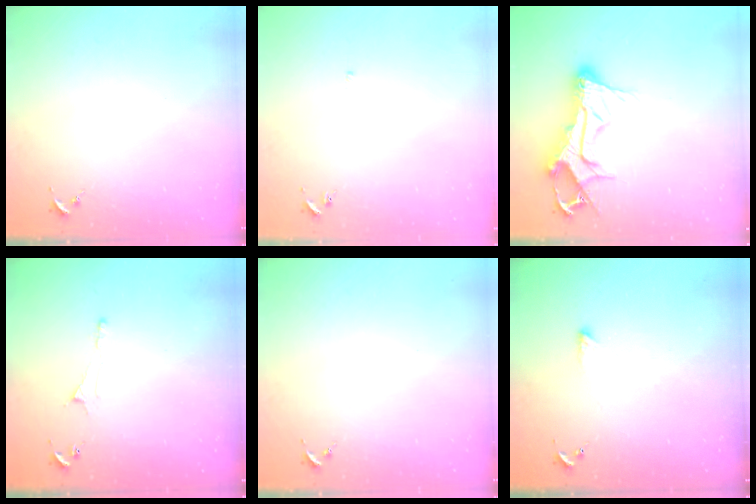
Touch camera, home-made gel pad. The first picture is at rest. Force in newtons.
{"total": 2.0, "press": 1.9, "slide": 0.4}
{"total": 16.4, "press": 16.3, "slide": 1.3}
{"total": 3.2, "press": 3.2, "slide": 0.5}
{"total": 0.0}
{"total": 2.7, "press": 2.6, "slide": 0.5}